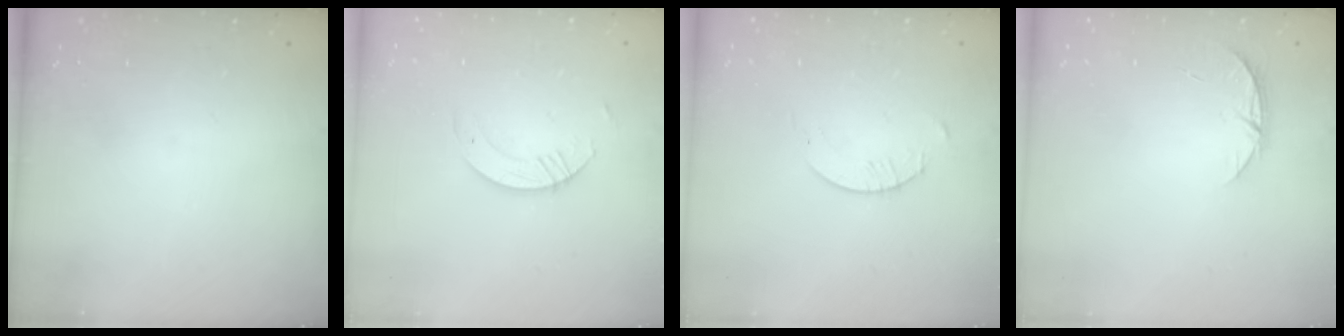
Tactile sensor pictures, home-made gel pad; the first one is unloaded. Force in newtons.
{"total": 4.3, "press": 4.2, "slide": 0.3}
{"total": 2.1, "press": 2.1, "slide": 0.3}
{"total": 4.6, "press": 4.6, "slide": 0.5}